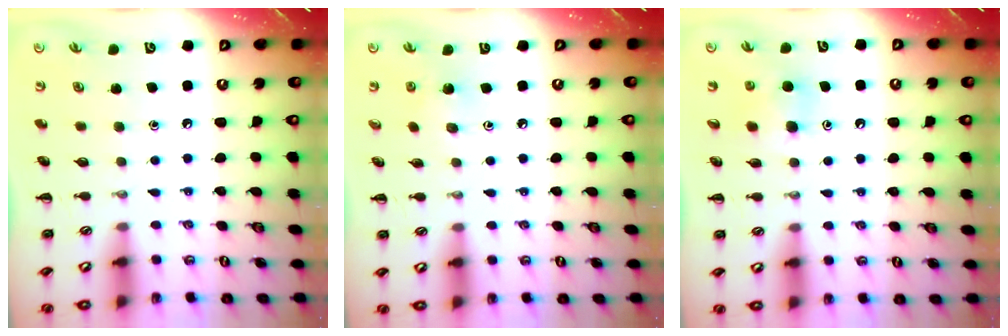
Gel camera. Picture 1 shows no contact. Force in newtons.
{"total": 3.8, "press": 3.6, "slide": 1.2}
{"total": 6.1, "press": 5.8, "slide": 1.7}